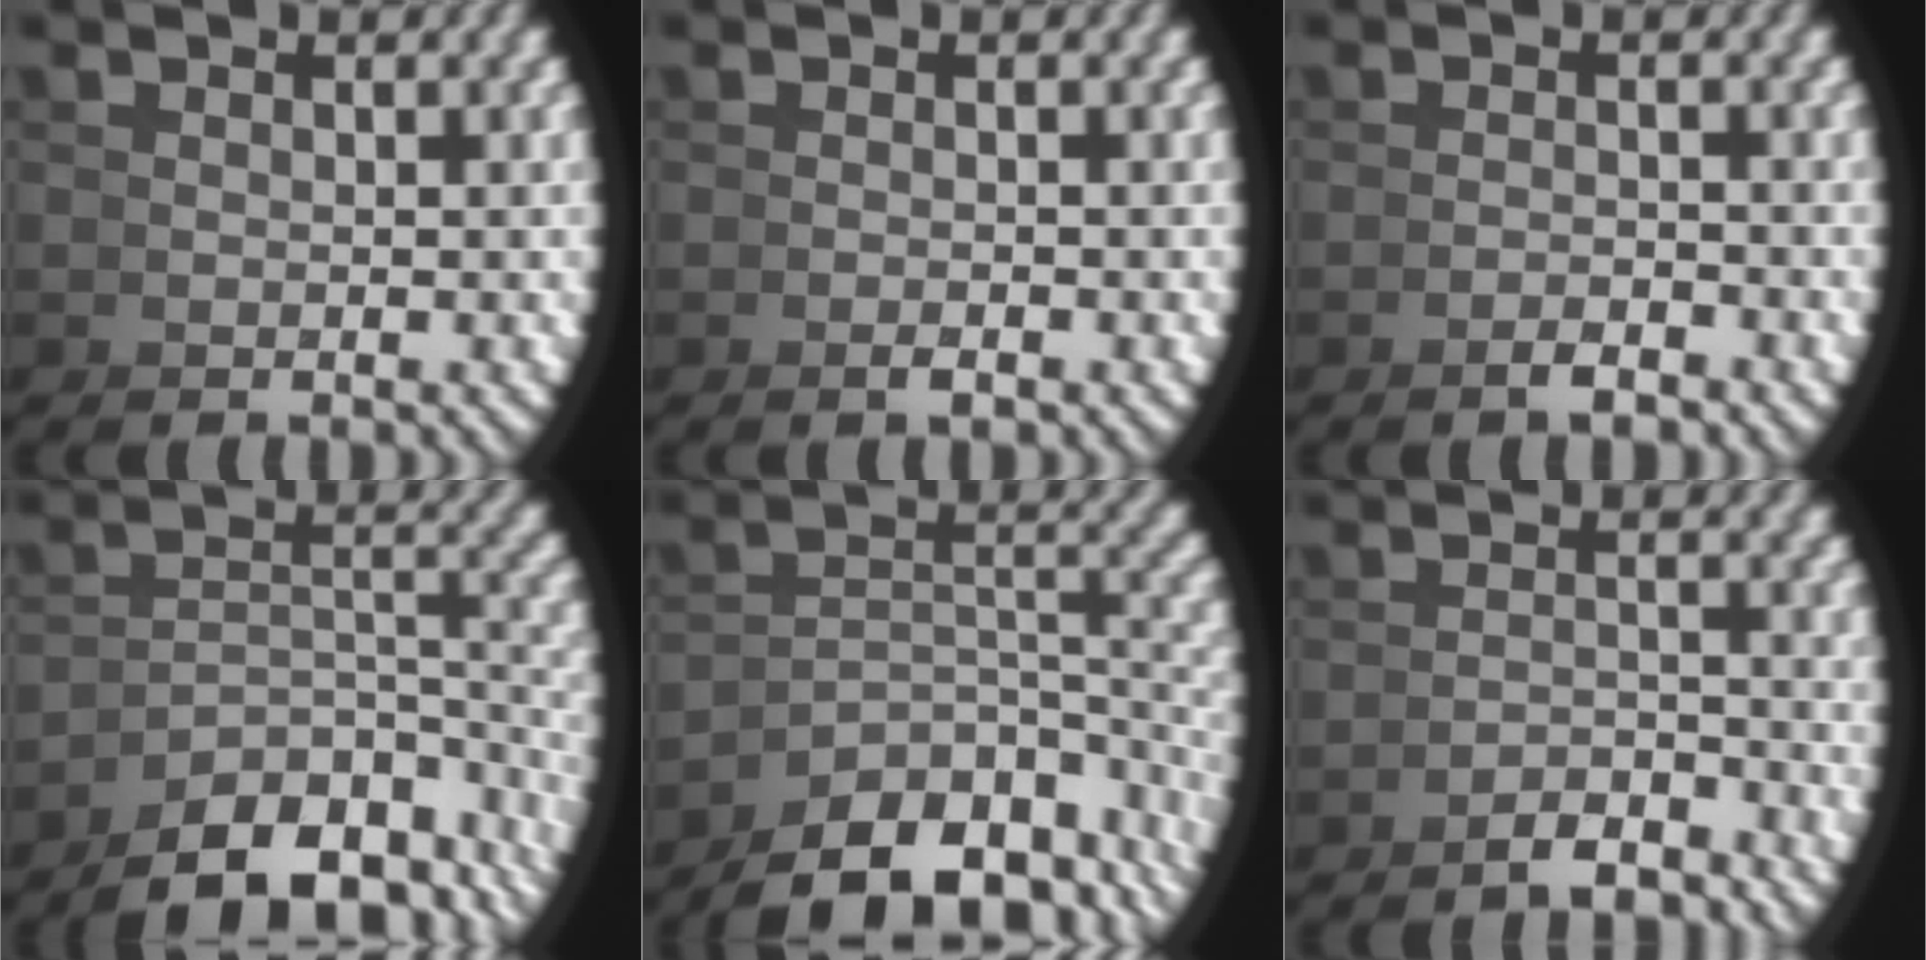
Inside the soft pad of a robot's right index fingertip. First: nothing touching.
{"total": 0.8, "force": [-0.6, -0.4, 0.3], "torque": [0.003, 0.003, -0.011]}
{"total": 1.7, "force": [-1.5, -0.7, 0.3], "torque": [0.014, 0.011, -0.031]}
{"total": 9.6, "force": [-6.3, 3.9, 6.1], "torque": [-0.088, -0.031, -0.079]}
{"total": 10.0, "force": [-5.7, 4.8, 6.7], "torque": [-0.101, -0.039, -0.070]}
{"total": 3.2, "force": [-3.0, -0.3, 1.0], "torque": [0.007, 0.007, -0.056]}